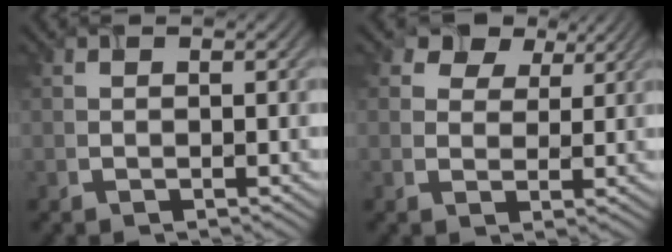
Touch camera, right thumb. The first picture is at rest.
{"total": 4.8, "force": [2.6, 3.4, 2.1], "torque": [-0.037, 0.006, 0.046]}